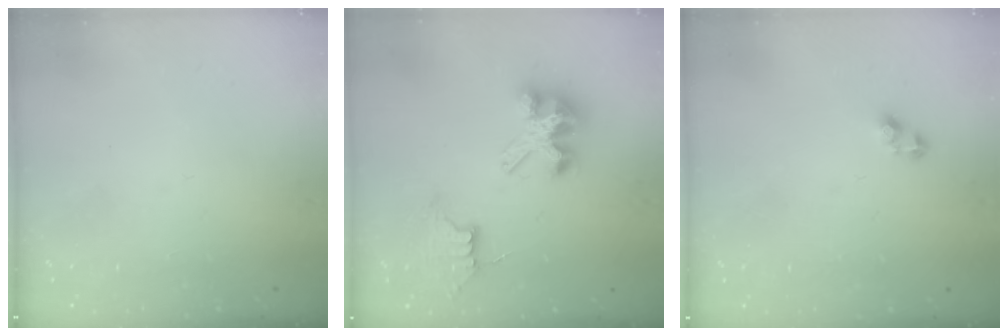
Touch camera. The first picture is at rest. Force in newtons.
{"total": 7.8, "press": 7.8, "slide": 0.6}
{"total": 2.7, "press": 2.7, "slide": 0.4}